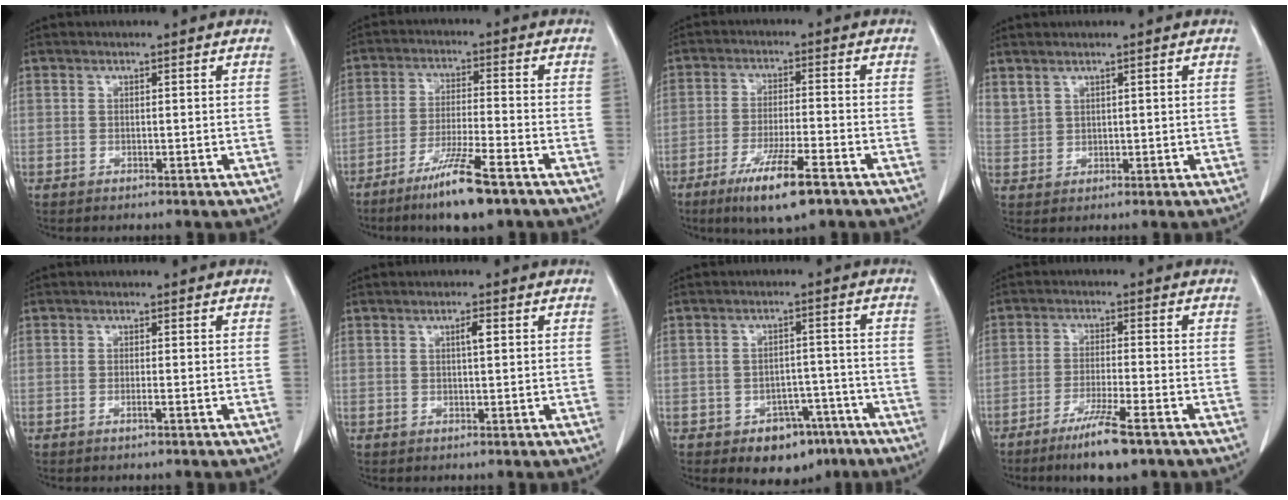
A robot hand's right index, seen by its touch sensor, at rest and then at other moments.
{"total": 9.6, "force": [-6.4, 0.4, 7.2], "torque": [-0.135, -0.024, -0.111]}
{"total": 9.9, "force": [-6.1, 1.0, 7.8], "torque": [-0.142, -0.022, -0.100]}
{"total": 2.6, "force": [2.0, 1.3, 1.0], "torque": [-0.024, 0.008, 0.054]}
{"total": 0.8, "force": [-0.4, -0.1, 0.7], "torque": [-0.013, 0.000, -0.006]}
{"total": 1.6, "force": [0.5, 0.2, 1.5], "torque": [-0.027, 0.002, 0.008]}
{"total": 7.5, "force": [-4.8, 4.6, 3.5], "torque": [-0.033, 0.019, -0.060]}
{"total": 7.8, "force": [-5.2, 0.3, 5.8], "torque": [-0.106, -0.018, -0.087]}